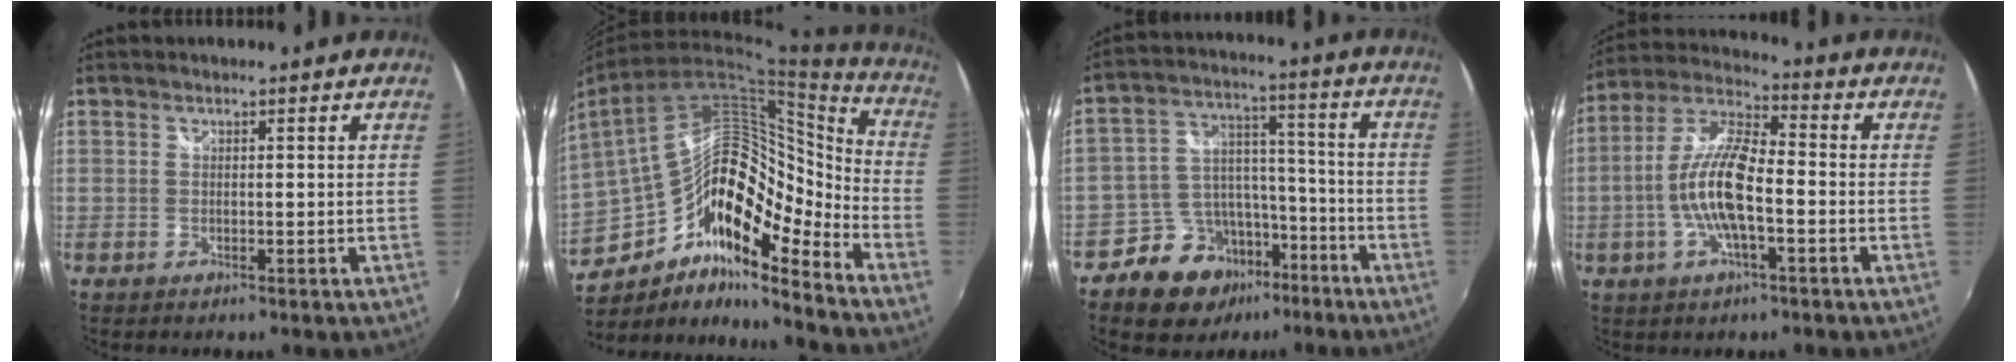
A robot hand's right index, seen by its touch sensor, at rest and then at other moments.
{"total": 20.5, "force": [-10.8, 9.6, 14.5], "torque": [-0.259, 0.015, -0.200]}
{"total": 12.9, "force": [-8.7, 8.6, 4.2], "torque": [-0.083, 0.047, -0.129]}
{"total": 12.2, "force": [-3.0, 3.4, 11.4], "torque": [-0.235, 0.003, -0.058]}